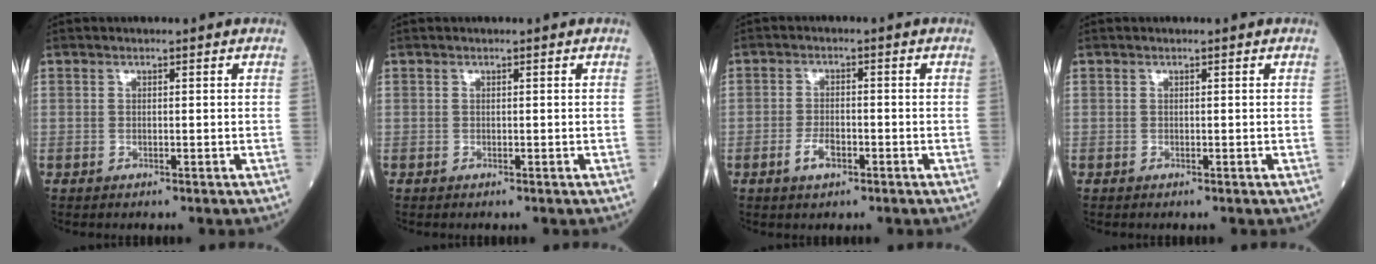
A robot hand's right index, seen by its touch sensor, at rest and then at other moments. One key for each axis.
{"total": 0.0}
{"total": 3.3, "fx": -1.7, "fy": 1.4, "fz": 2.5, "tx": -0.049, "ty": 0.002, "tz": -0.031}
{"total": 0.0}